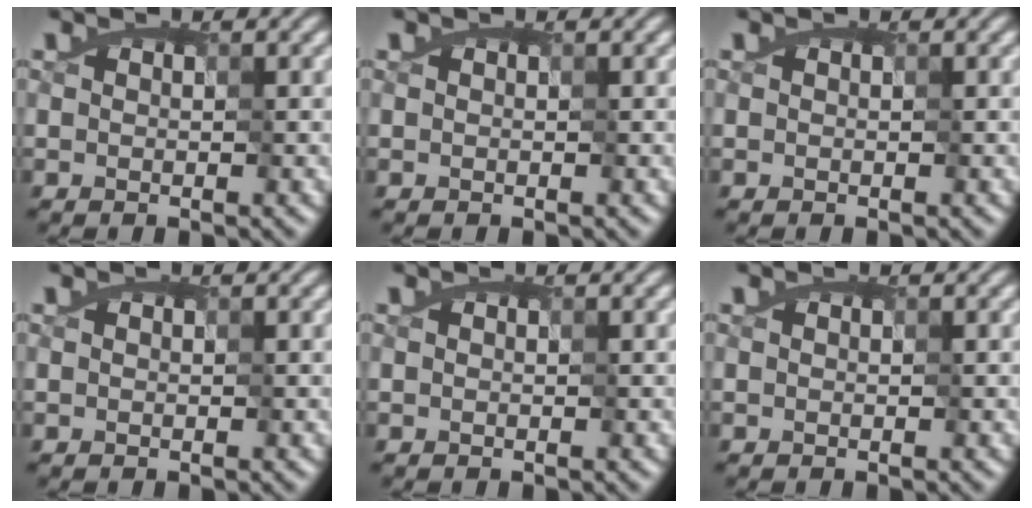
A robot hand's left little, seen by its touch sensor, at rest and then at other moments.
{"total": 0.0}
{"total": 0.0}
{"total": 0.0}
{"total": 0.0}
{"total": 0.0}